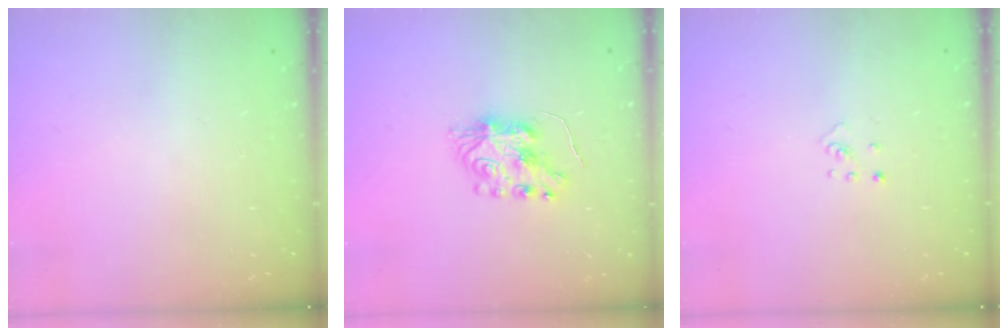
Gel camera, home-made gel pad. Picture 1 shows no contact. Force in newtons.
{"total": 8.7, "press": 8.6, "slide": 0.9}
{"total": 2.0, "press": 2.0, "slide": 0.3}